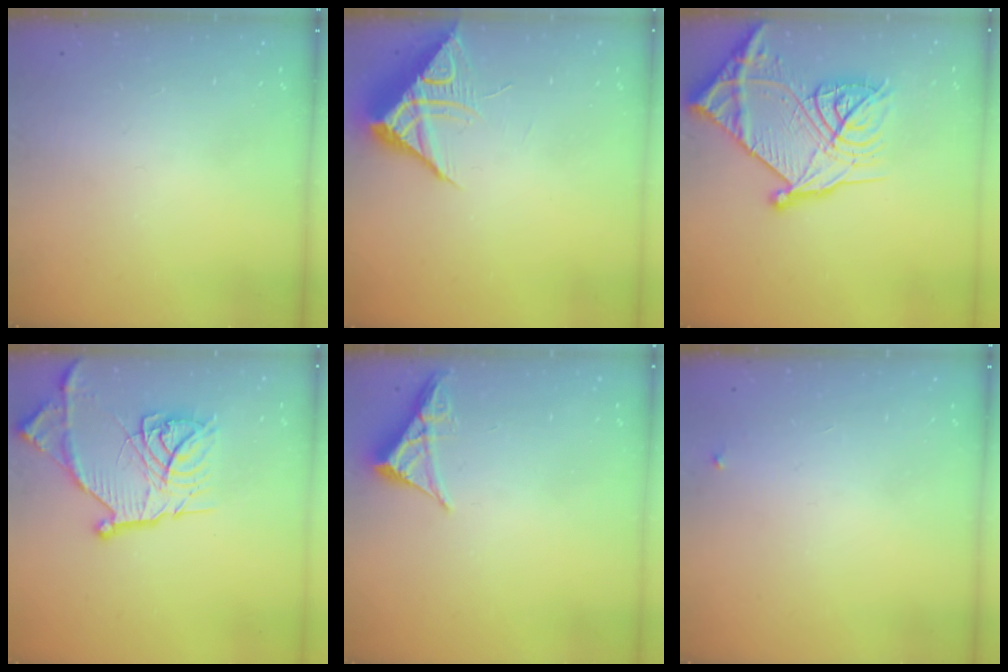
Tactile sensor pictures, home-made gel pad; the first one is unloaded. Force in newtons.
{"total": 9.7, "press": 9.7, "slide": 0.5}
{"total": 30.3, "press": 30.1, "slide": 3.2}
{"total": 20.3, "press": 20.2, "slide": 1.6}
{"total": 4.8, "press": 4.8, "slide": 0.7}
{"total": 2.1, "press": 2.1, "slide": 0.1}